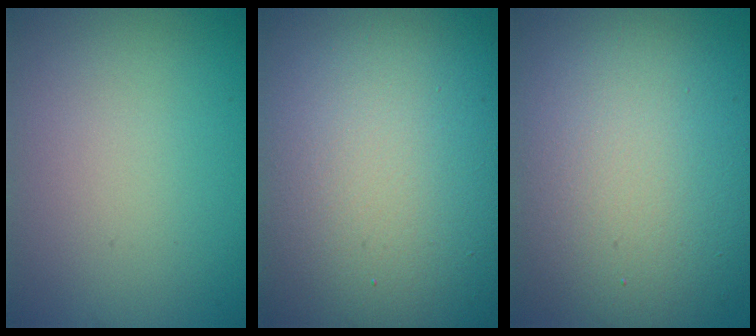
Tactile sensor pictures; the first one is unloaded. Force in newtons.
{"total": 19.6, "press": 19.5, "slide": 1.6}
{"total": 14.2, "press": 14.2, "slide": 0.1}